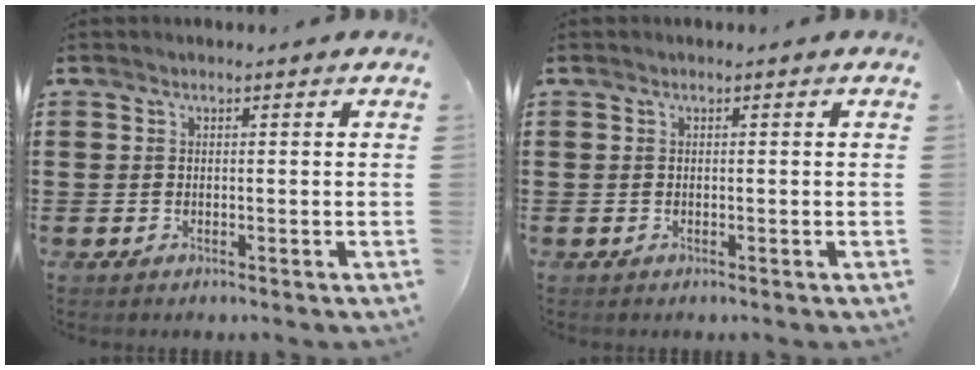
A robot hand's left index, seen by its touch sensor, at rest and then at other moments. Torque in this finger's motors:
{"motor_torque": [0.00, 0.00, -0.01, 0.01]}